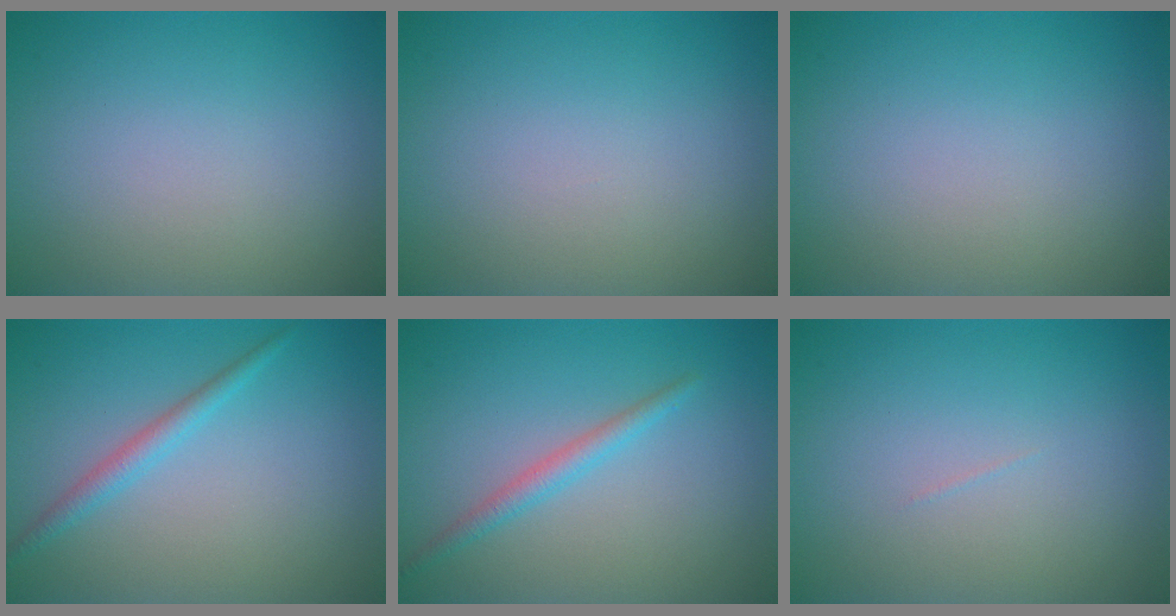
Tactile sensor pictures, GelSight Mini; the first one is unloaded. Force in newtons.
{"total": 0.0}
{"total": 0.0}
{"total": 1.8, "press": 1.8, "slide": 0.1}
{"total": 1.8, "press": 1.8, "slide": 0.1}
{"total": 0.0}